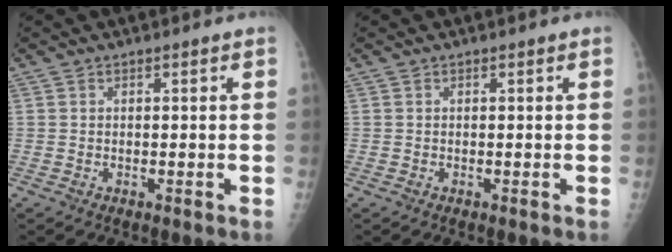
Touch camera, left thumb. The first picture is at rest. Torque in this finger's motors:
{"motor_torque": [0.01, 0.00, -0.08, -0.08, 0.00]}